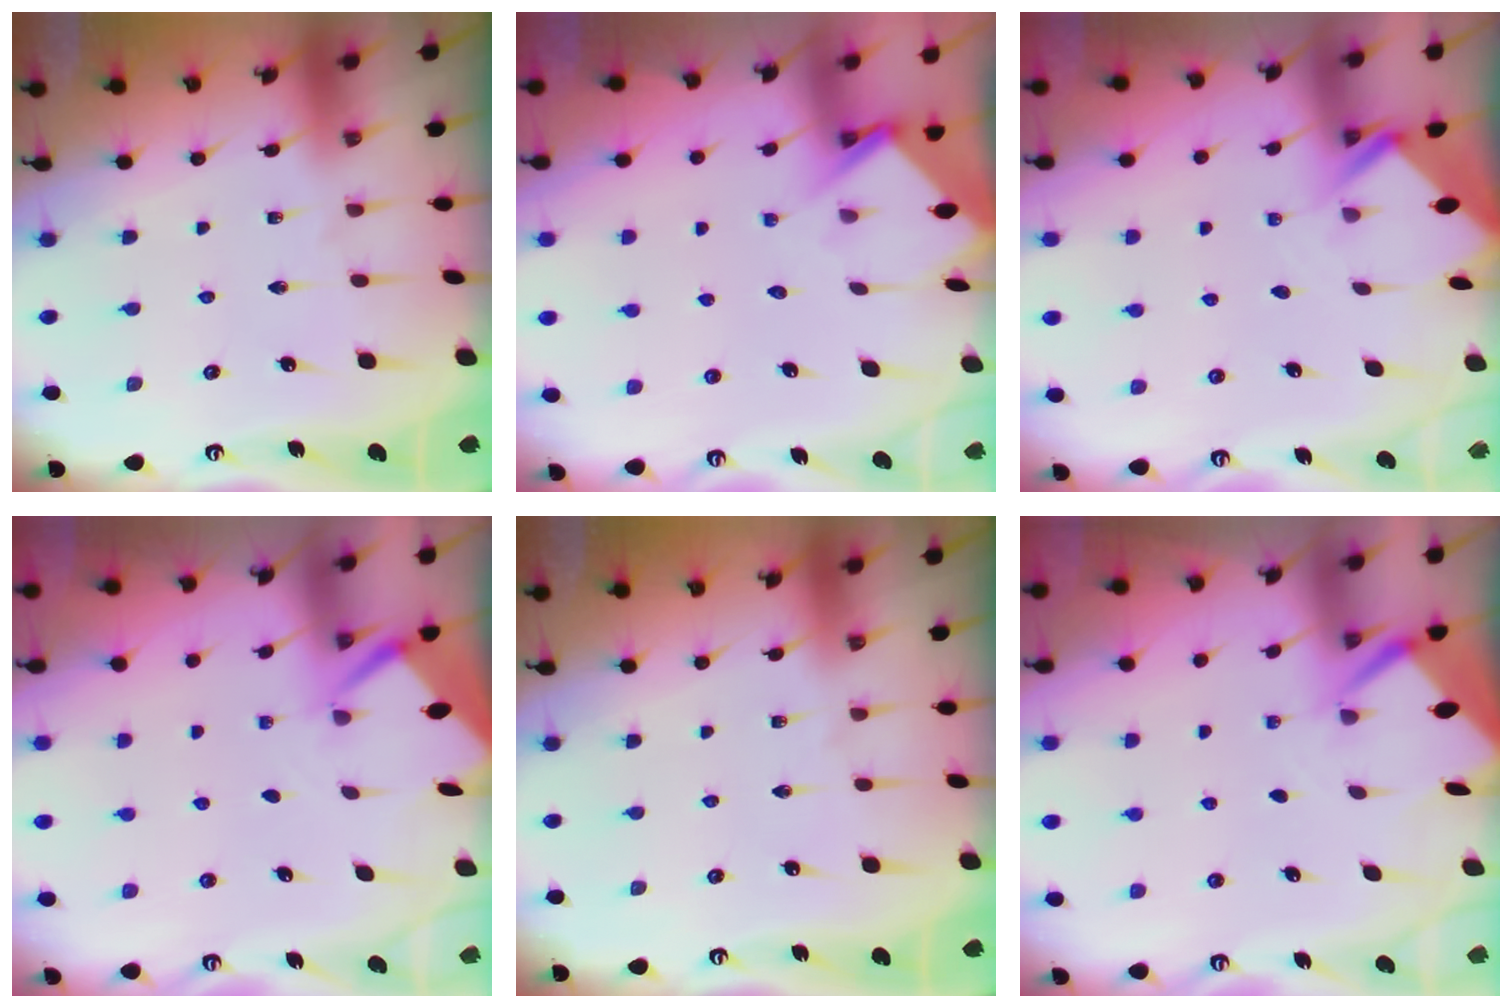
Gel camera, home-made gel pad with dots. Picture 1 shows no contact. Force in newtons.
{"total": 3.5, "press": 3.5, "slide": 0.3}
{"total": 2.6, "press": 2.6, "slide": 0.2}
{"total": 2.6, "press": 2.6, "slide": 0.0}
{"total": 0.0}
{"total": 2.7, "press": 2.7, "slide": 0.3}